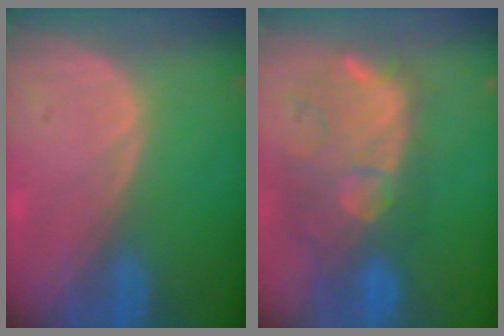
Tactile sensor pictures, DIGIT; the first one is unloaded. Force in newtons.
{"total": 11.3, "press": 10.5, "slide": 4.2}